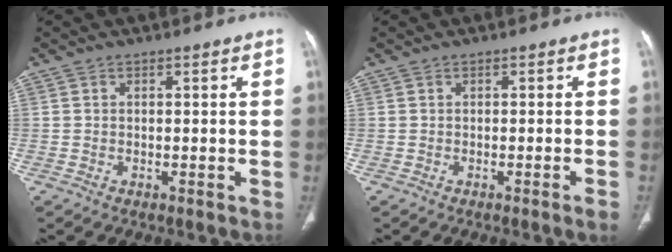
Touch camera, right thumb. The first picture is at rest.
{"total": 1.7, "force": [-1.0, -0.3, 1.4], "torque": [-0.026, -0.001, -0.011]}